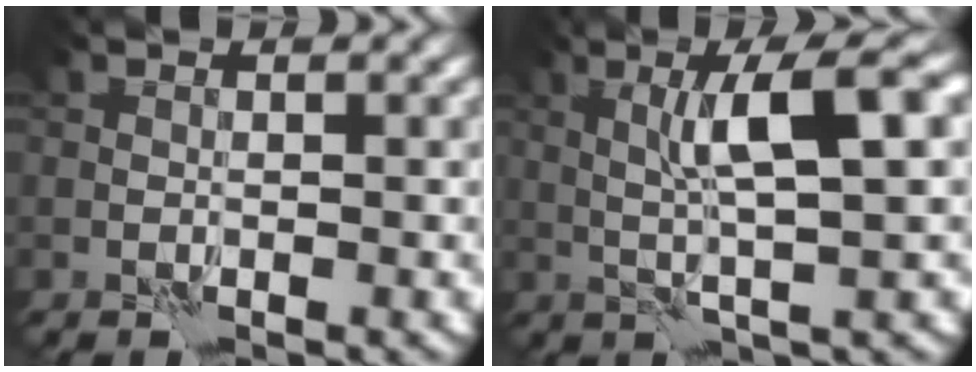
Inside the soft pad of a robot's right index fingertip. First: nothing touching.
{"total": 6.2, "force": [1.6, 0.4, 6.0], "torque": [-0.106, 0.015, 0.031]}